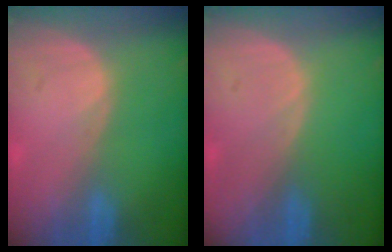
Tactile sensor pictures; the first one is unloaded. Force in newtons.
{"total": 0.0}